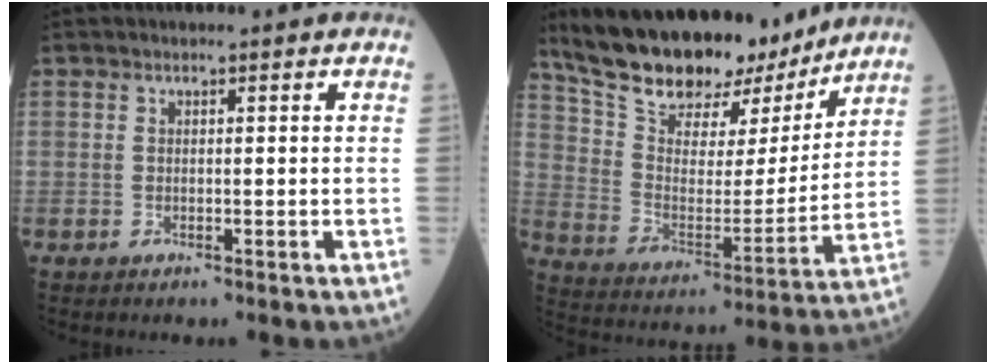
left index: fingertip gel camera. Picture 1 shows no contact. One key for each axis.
{"total": 21.2, "fx": 18.2, "fy": 6.5, "fz": 8.9, "tx": -0.156, "ty": 0.003, "tz": 0.294}